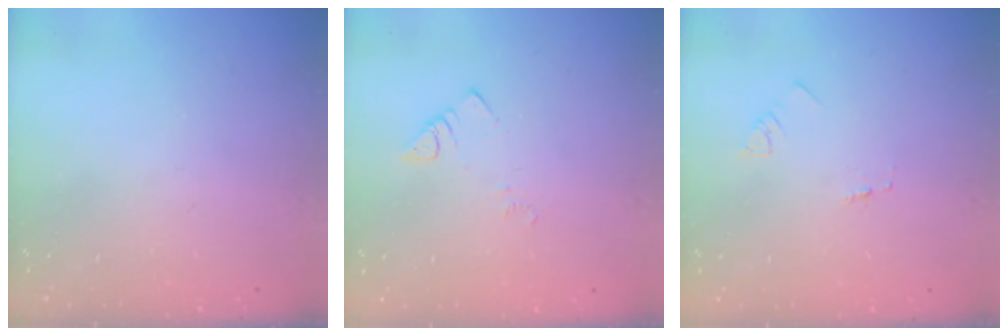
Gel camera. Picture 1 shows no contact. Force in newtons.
{"total": 3.7, "press": 3.7, "slide": 0.5}
{"total": 1.4, "press": 1.3, "slide": 0.1}